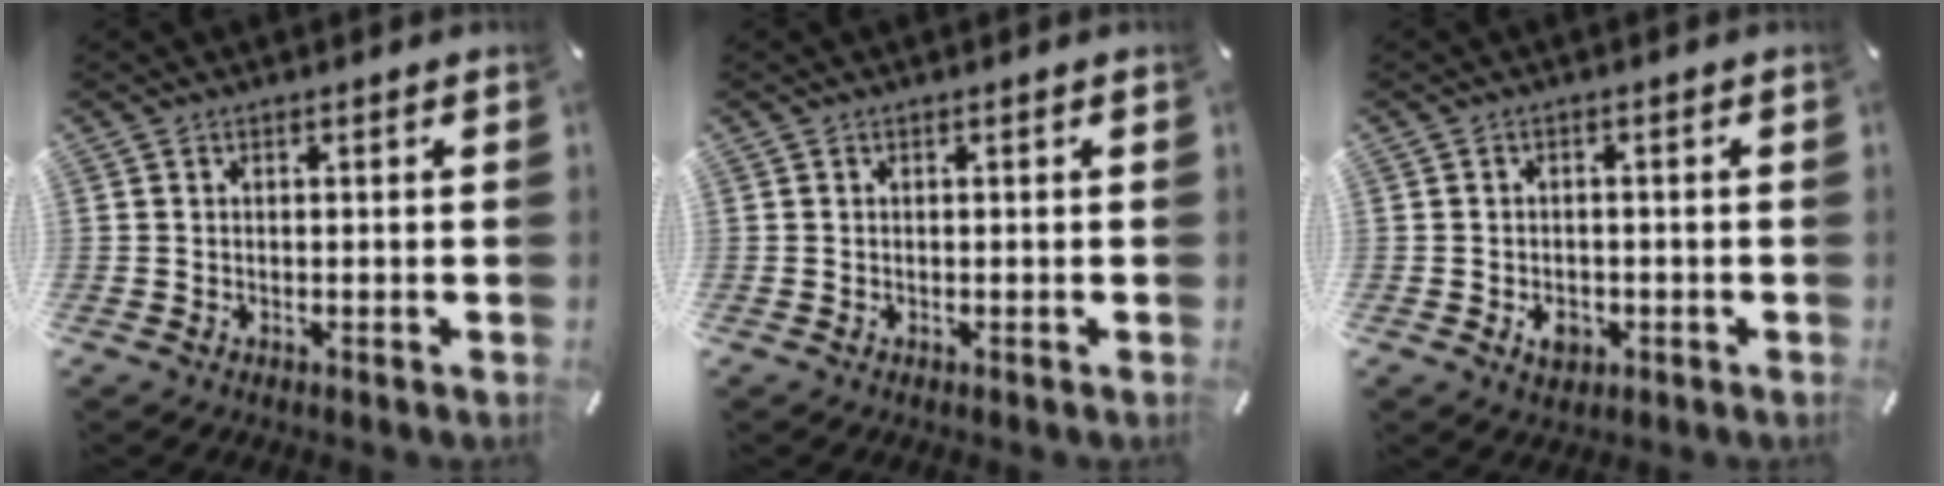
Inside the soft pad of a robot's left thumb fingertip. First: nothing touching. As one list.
[{"total": 0.0}, {"total": 4.4, "force": [-1.6, 3.3, 2.4], "torque": [-0.038, 0.003, -0.028]}]